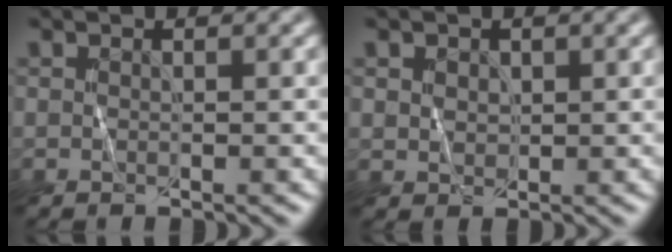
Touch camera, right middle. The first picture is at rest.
{"total": 1.5, "force": [0.7, 1.2, 0.6], "torque": [-0.013, -0.002, 0.020]}